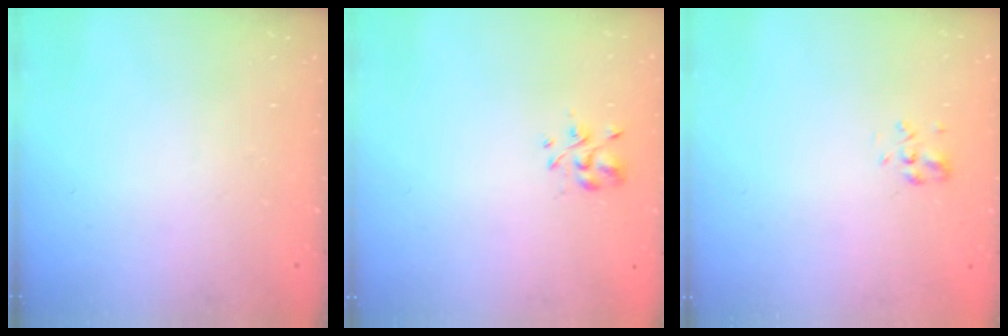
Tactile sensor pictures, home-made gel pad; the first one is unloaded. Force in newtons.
{"total": 2.1, "press": 2.0, "slide": 0.6}
{"total": 1.4, "press": 1.2, "slide": 0.7}